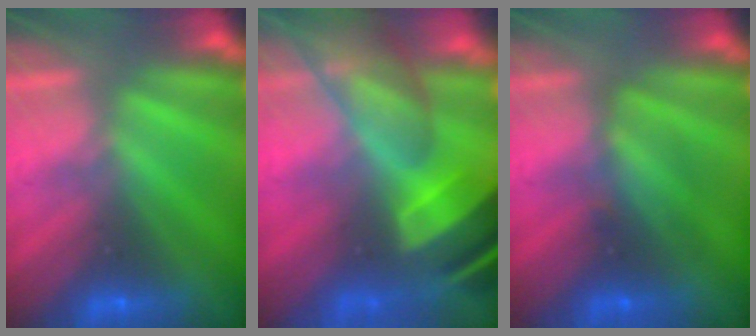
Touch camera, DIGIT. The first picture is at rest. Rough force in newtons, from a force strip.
{"total": 7.2}
{"total": 2.4}